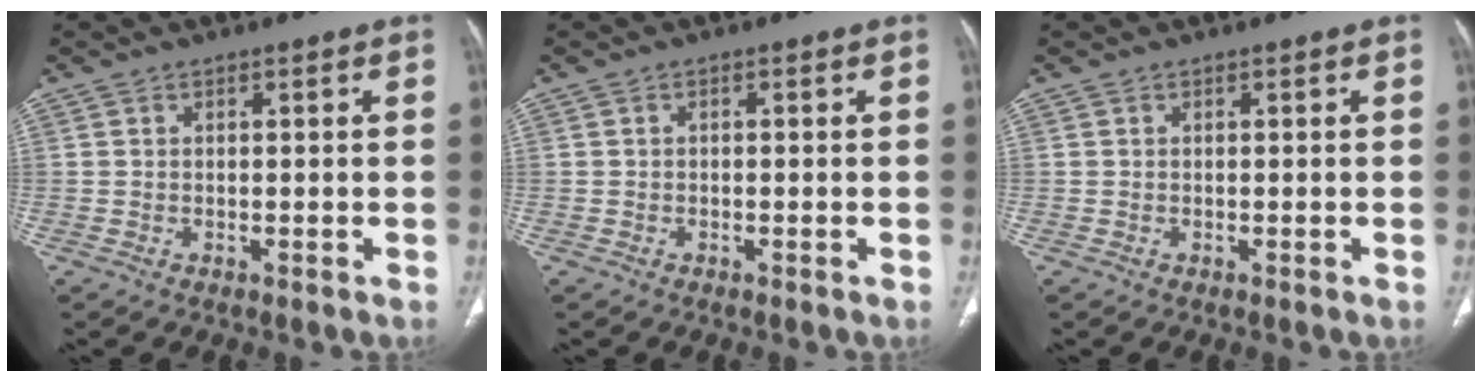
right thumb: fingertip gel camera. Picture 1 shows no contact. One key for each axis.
{"total": 0.0}
{"total": 0.0}